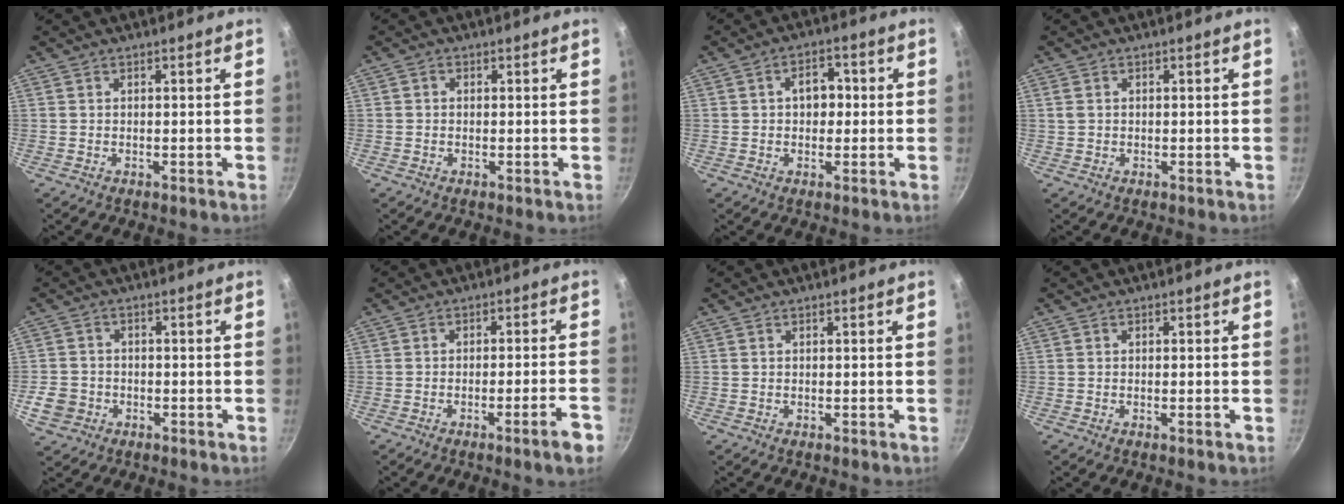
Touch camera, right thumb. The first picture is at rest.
{"total": 0.9, "force": [0.0, 0.8, 0.4], "torque": [-0.008, 0.005, 0.000]}
{"total": 5.2, "force": [0.3, 3.7, 3.7], "torque": [-0.029, 0.012, 0.000]}
{"total": 1.9, "force": [0.6, 1.5, 1.0], "torque": [-0.018, 0.003, 0.014]}
{"total": 5.5, "force": [-2.0, 4.7, 2.0], "torque": [-0.031, 0.019, -0.035]}
{"total": 5.6, "force": [-3.2, 0.1, 4.6], "torque": [-0.062, 0.023, -0.042]}
{"total": 0.0}
{"total": 0.5, "force": [-0.3, 0.0, 0.4], "torque": [-0.012, 0.002, -0.006]}